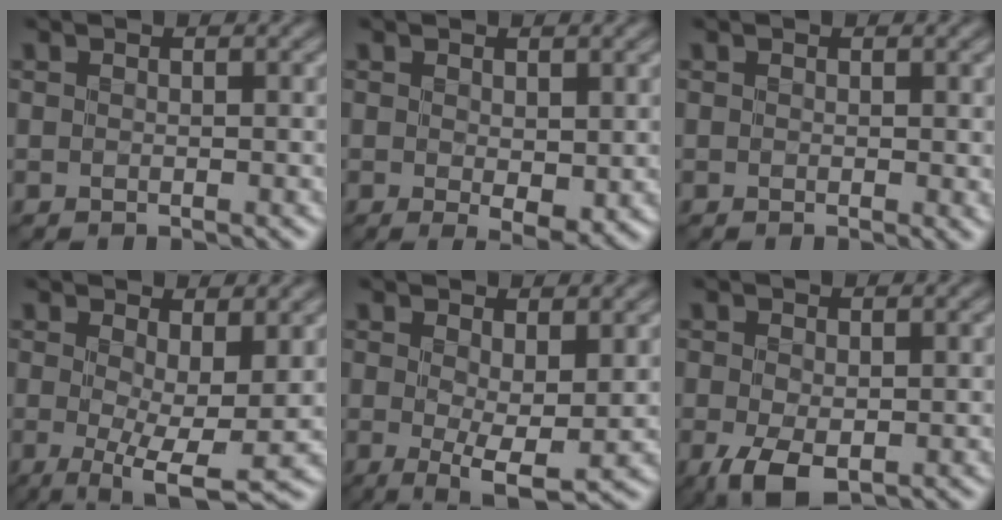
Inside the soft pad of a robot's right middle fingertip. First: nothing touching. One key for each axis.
{"total": 2.5, "fx": 0.4, "fy": 1.0, "fz": 2.2, "tx": -0.038, "ty": -0.009, "tz": 0.013}
{"total": 0.7, "fx": 0.3, "fy": 0.1, "fz": 0.7, "tx": -0.008, "ty": -0.002, "tz": 0.003}
{"total": 6.5, "fx": -0.1, "fy": 1.7, "fz": 6.2, "tx": -0.101, "ty": -0.016, "tz": 0.000}
{"total": 4.5, "fx": 0.4, "fy": 1.3, "fz": 4.3, "tx": -0.074, "ty": -0.013, "tz": 0.009}
{"total": 3.6, "fx": -1.2, "fy": 1.9, "fz": 2.8, "tx": -0.067, "ty": -0.013, "tz": -0.020}